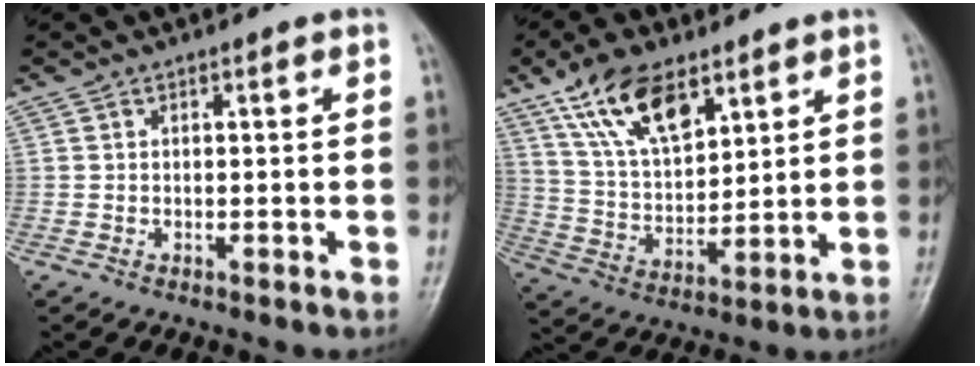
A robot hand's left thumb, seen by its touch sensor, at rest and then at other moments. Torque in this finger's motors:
{"motor_torque": [1.08, 1.08, 0.47, -0.48, 0.30]}